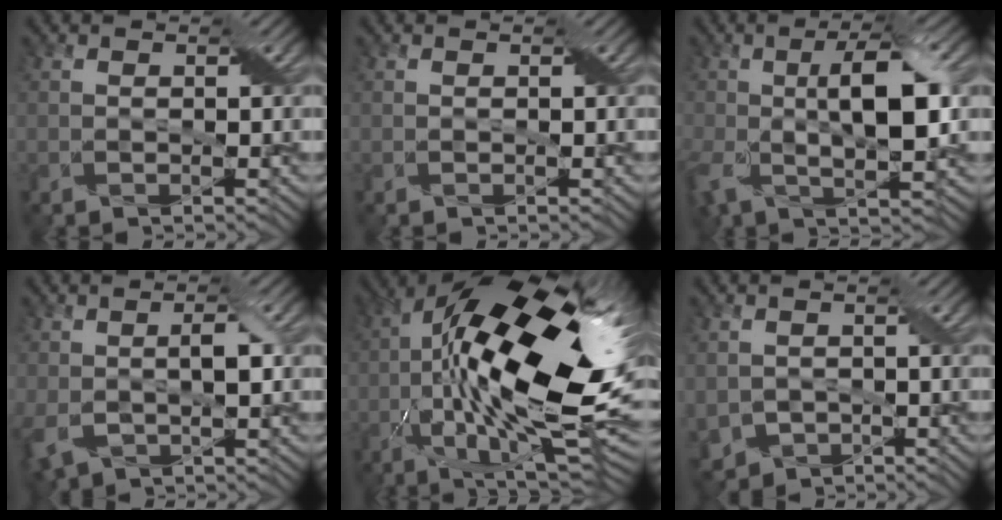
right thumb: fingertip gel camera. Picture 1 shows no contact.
{"total": 0.0}
{"total": 10.2, "force": [0.2, 4.2, 9.3], "torque": [-0.178, -0.004, 0.001]}
{"total": 6.3, "force": [-0.4, 3.5, 5.2], "torque": [-0.113, -0.002, -0.009]}
{"total": 21.7, "force": [-0.8, 8.0, 20.2], "torque": [-0.329, 0.008, -0.032]}
{"total": 4.1, "force": [-1.4, 3.2, 2.1], "torque": [-0.060, -0.015, -0.025]}